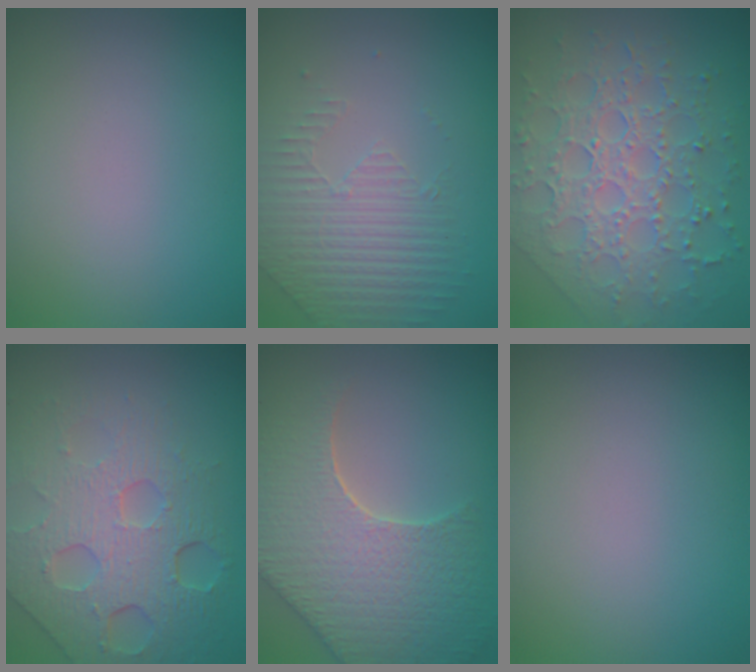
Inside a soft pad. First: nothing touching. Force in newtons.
{"total": 2.1, "press": 1.8, "slide": 1.0}
{"total": 8.0, "press": 5.7, "slide": 5.6}
{"total": 7.9, "press": 5.3, "slide": 5.9}
{"total": 8.5, "press": 6.3, "slide": 5.8}
{"total": 0.0}